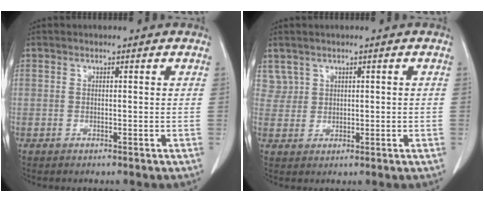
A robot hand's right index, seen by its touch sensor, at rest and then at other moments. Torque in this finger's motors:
{"motor_torque": [-0.20, 0.20, -0.15, -0.04]}